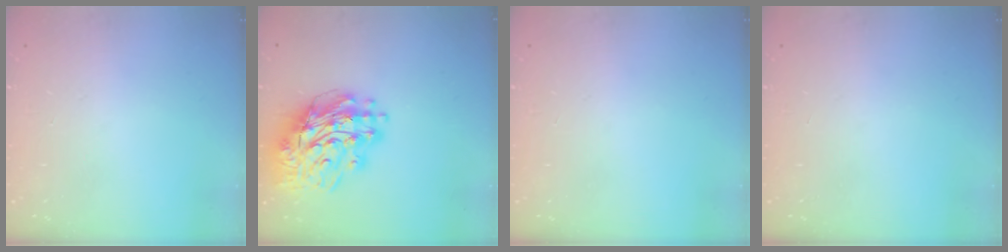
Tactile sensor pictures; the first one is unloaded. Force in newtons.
{"total": 18.5, "press": 18.3, "slide": 3.0}
{"total": 0.0}
{"total": 0.0}